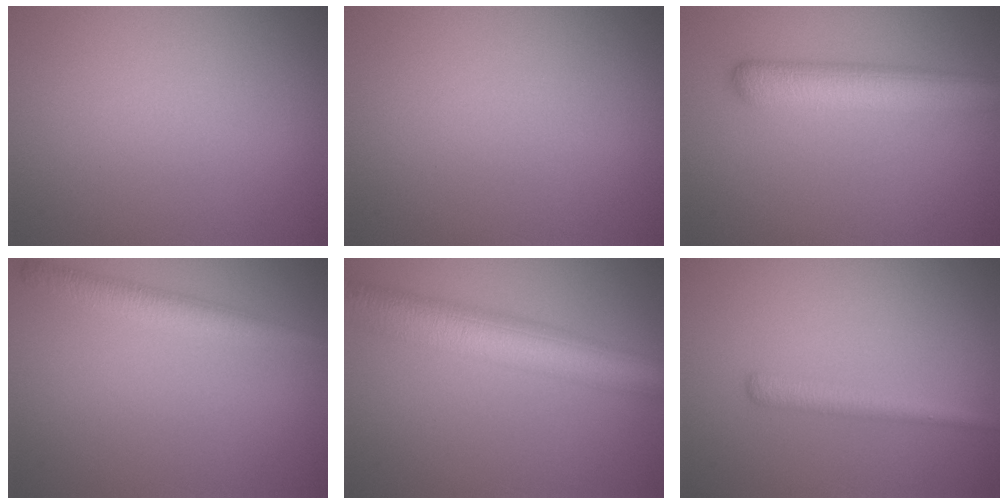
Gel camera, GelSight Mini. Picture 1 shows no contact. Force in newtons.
{"total": 0.0}
{"total": 5.1, "press": 5.1, "slide": 0.2}
{"total": 2.8, "press": 2.8, "slide": 0.2}
{"total": 7.4, "press": 7.4, "slide": 0.2}
{"total": 2.0, "press": 2.0, "slide": 0.1}